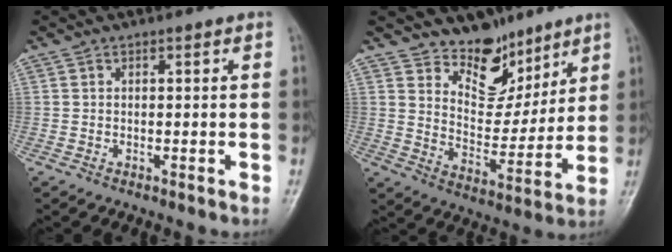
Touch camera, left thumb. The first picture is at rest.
{"total": 11.4, "force": [8.7, 6.6, 3.2], "torque": [-0.007, -0.066, 0.155]}